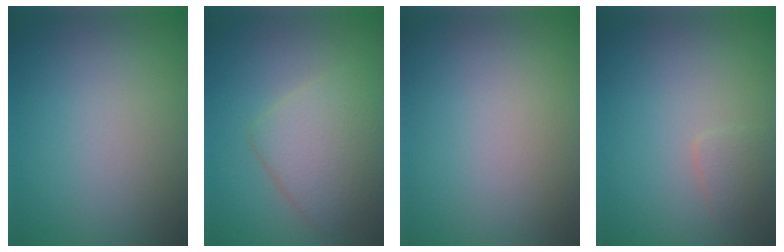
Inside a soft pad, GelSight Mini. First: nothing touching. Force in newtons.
{"total": 4.8, "press": 4.8, "slide": 0.1}
{"total": 0.0}
{"total": 1.2, "press": 1.2, "slide": 0.0}